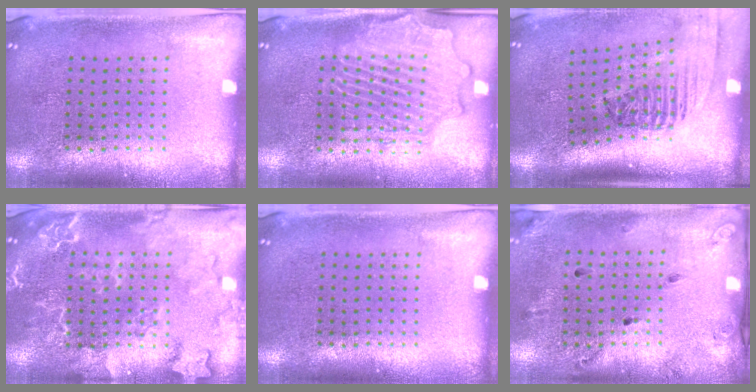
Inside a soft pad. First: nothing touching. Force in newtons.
{"total": 2.3, "press": 2.3, "slide": 0.3}
{"total": 2.4, "press": 1.6, "slide": 1.7}
{"total": 2.3, "press": 2.3, "slide": 0.2}
{"total": 0.0}
{"total": 1.8, "press": 1.2, "slide": 1.4}